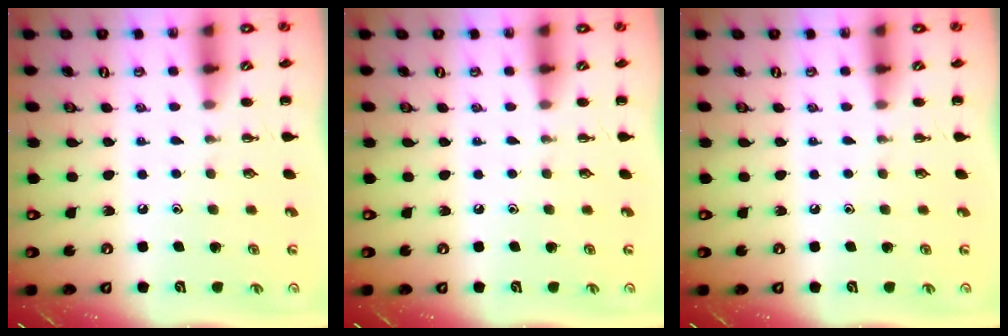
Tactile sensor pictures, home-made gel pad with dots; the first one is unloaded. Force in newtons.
{"total": 0.0}
{"total": 0.0}